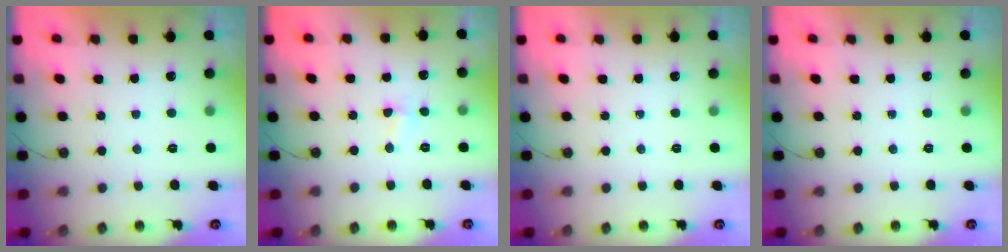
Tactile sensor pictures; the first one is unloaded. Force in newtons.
{"total": 3.7, "press": 3.6, "slide": 0.6}
{"total": 0.0}
{"total": 0.0}